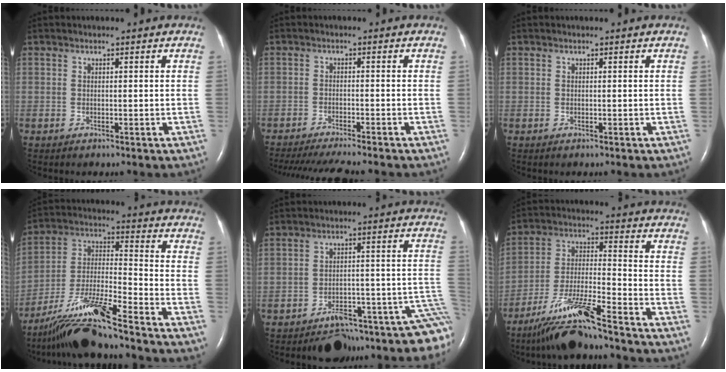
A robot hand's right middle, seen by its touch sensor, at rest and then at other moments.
{"total": 11.7, "force": [-10.3, 0.5, 5.4], "torque": [-0.075, -0.022, -0.153]}
{"total": 0.0}
{"total": 15.0, "force": [-11.9, 0.0, 9.1], "torque": [-0.183, -0.021, -0.217]}
{"total": 17.3, "force": [-15.6, 3.2, 6.6], "torque": [0.000, 0.061, -0.197]}
{"total": 11.8, "force": [-9.3, 0.2, 7.2], "torque": [-0.142, -0.022, -0.172]}